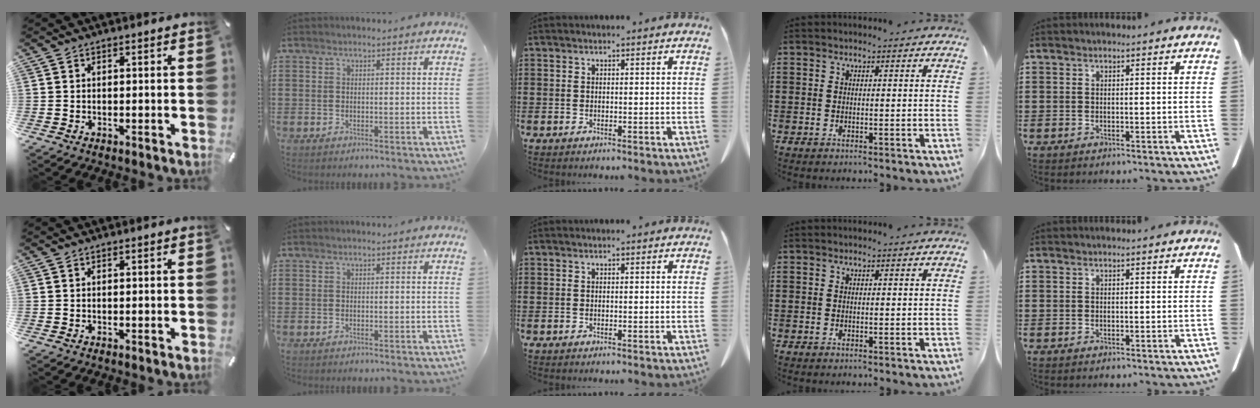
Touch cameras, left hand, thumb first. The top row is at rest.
{}